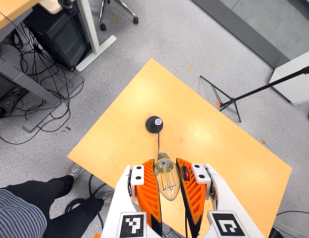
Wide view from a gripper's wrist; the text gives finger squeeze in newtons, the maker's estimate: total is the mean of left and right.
{"total": 24.0, "left": 26.5, "right": 21.5}